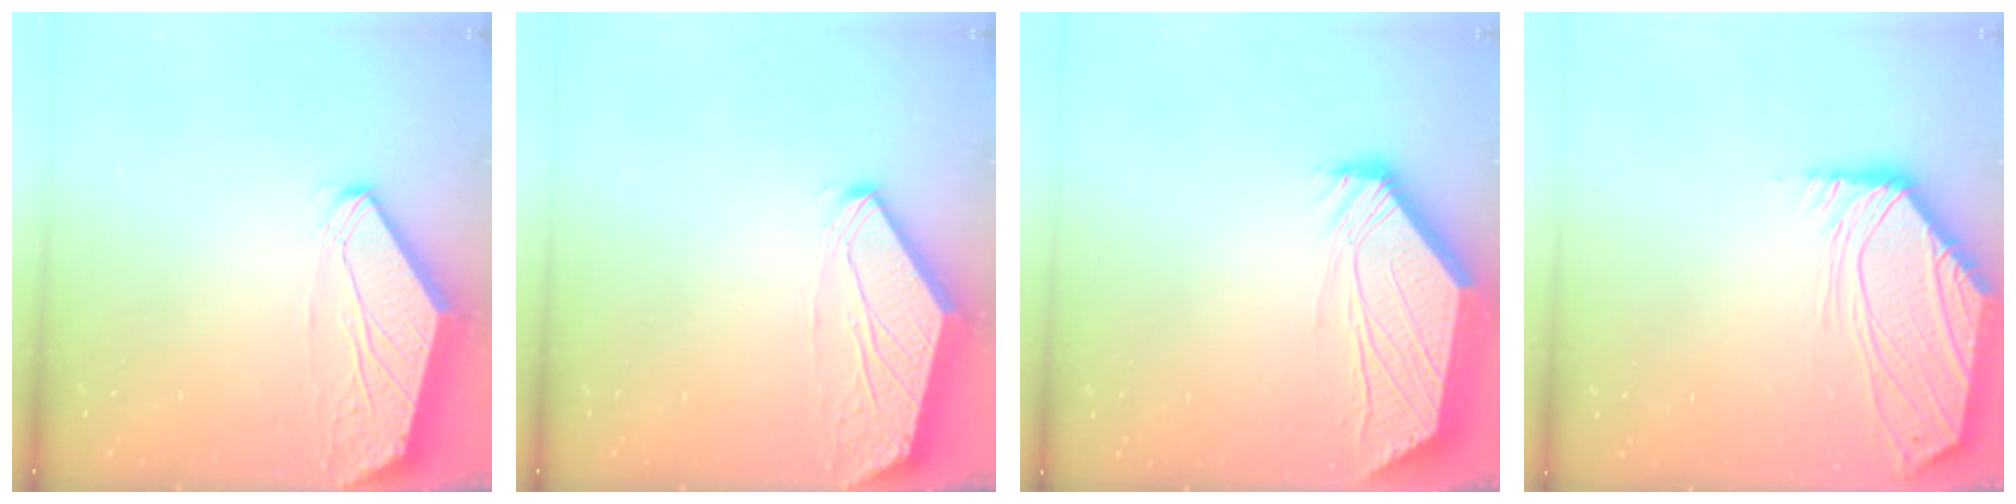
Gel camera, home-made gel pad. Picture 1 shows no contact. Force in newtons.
{"total": 0.0}
{"total": 3.4, "press": 3.3, "slide": 0.5}
{"total": 3.0, "press": 2.9, "slide": 0.5}